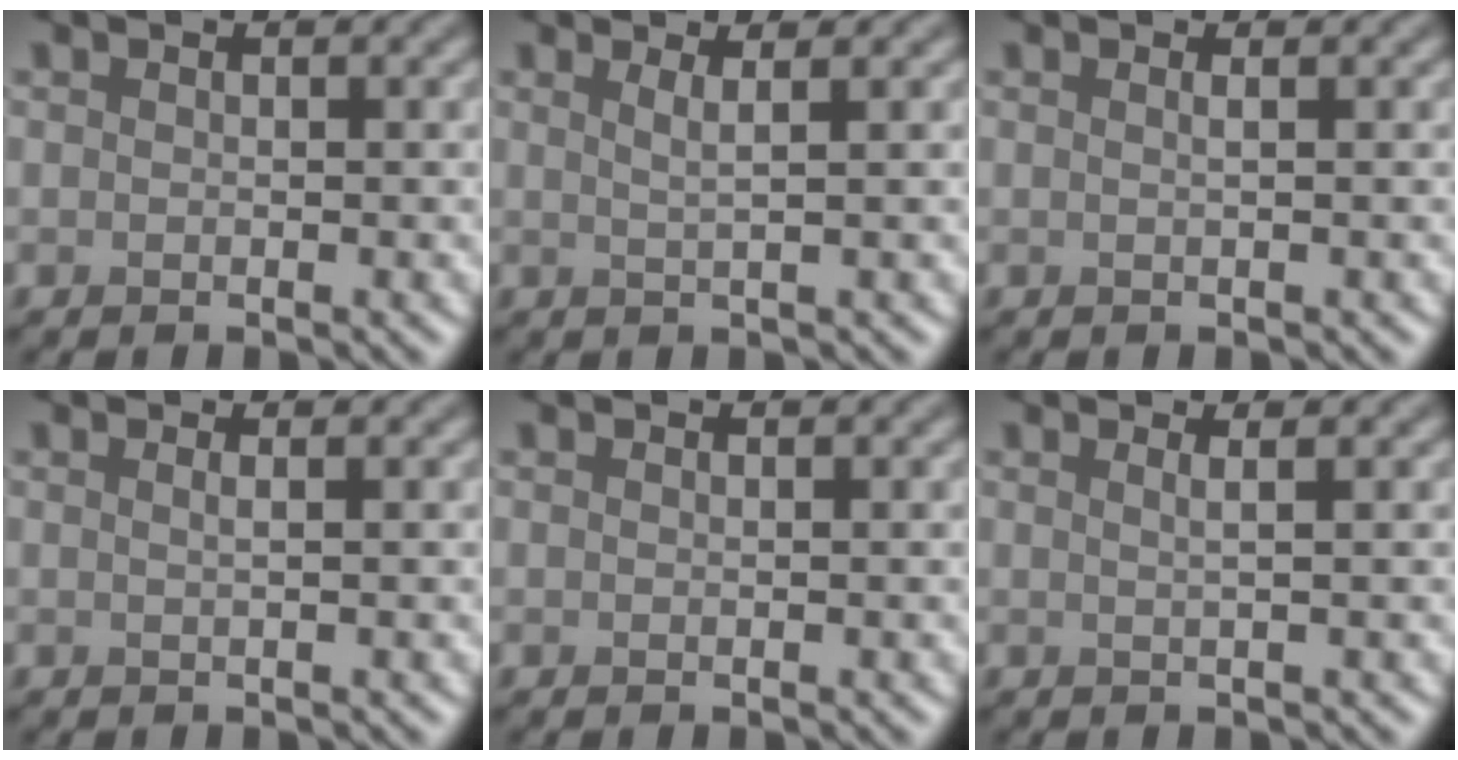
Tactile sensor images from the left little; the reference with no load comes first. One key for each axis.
{"total": 1.8, "fx": 0.8, "fy": 0.6, "fz": 1.5, "tx": -0.023, "ty": 0.004, "tz": 0.001}
{"total": 0.9, "fx": 0.2, "fy": 0.4, "fz": 0.8, "tx": -0.008, "ty": 0.001, "tz": -0.005}
{"total": 1.1, "fx": 0.3, "fy": 0.5, "fz": 1.0, "tx": -0.008, "ty": -0.002, "tz": -0.007}
{"total": 0.0}
{"total": 1.8, "fx": 0.7, "fy": 0.8, "fz": 1.5, "tx": -0.011, "ty": 0.000, "tz": -0.012}